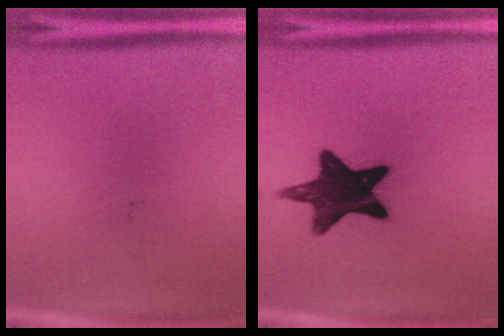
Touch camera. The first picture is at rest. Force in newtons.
{"total": 15.3}